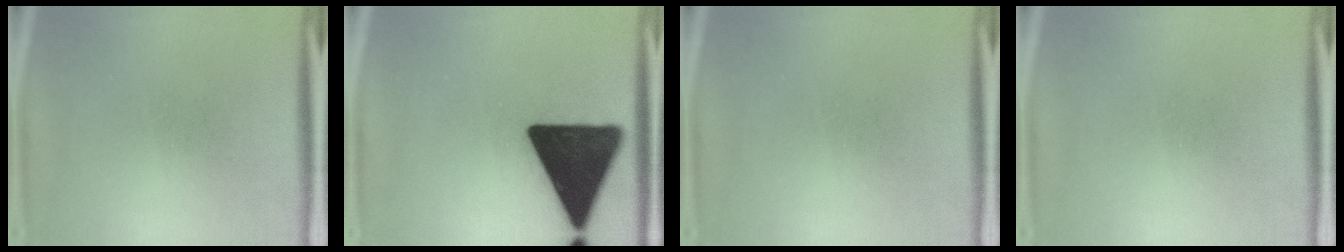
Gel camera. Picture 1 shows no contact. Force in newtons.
{"total": 19.6}
{"total": 0.0}
{"total": 0.0}